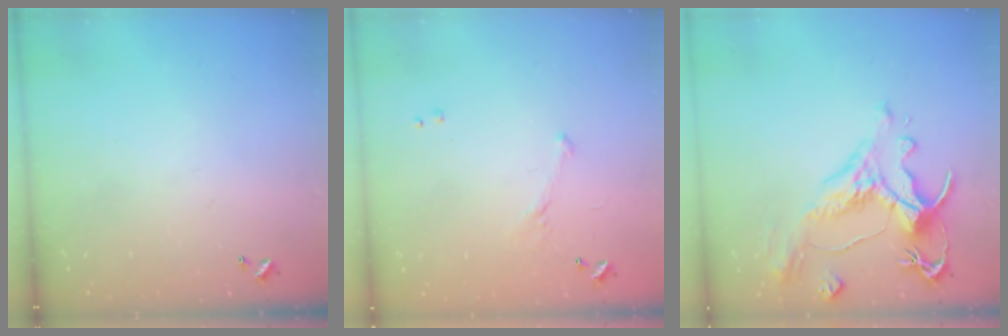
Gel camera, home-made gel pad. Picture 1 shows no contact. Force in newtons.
{"total": 5.4, "press": 5.3, "slide": 1.0}
{"total": 1.8, "press": 0.9, "slide": 1.5}